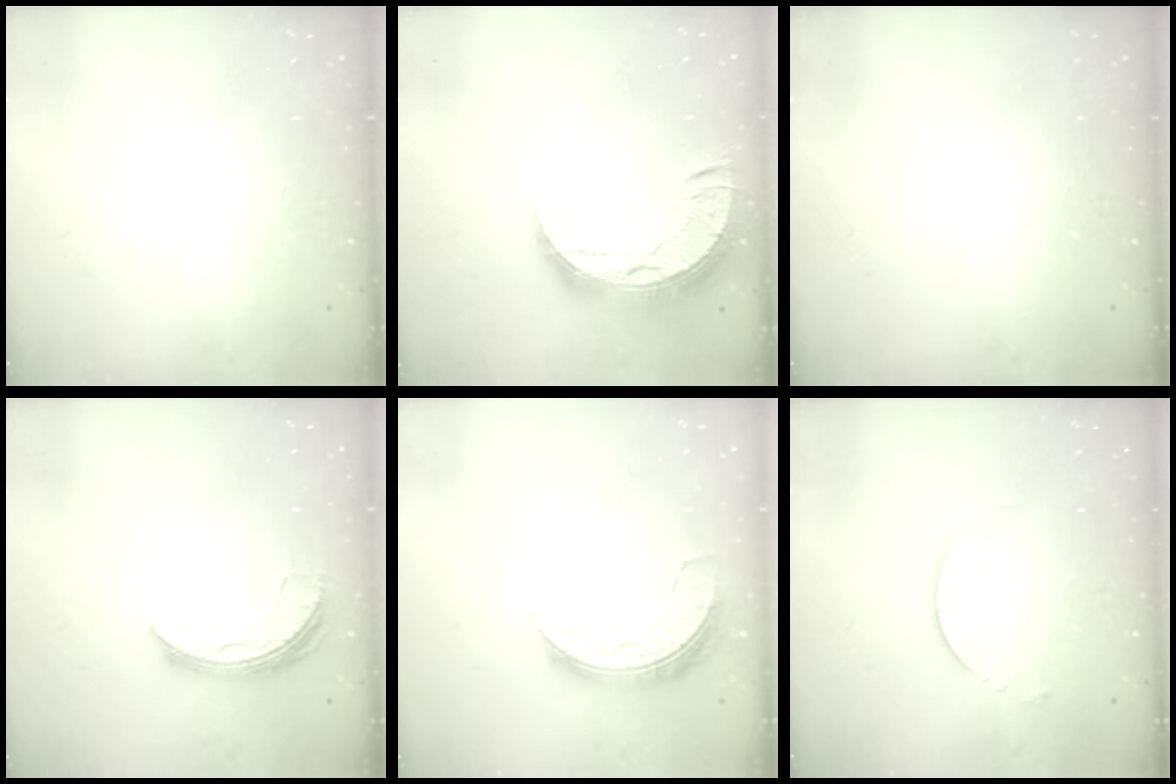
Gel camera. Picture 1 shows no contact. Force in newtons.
{"total": 13.4, "press": 13.4, "slide": 0.9}
{"total": 0.0}
{"total": 8.2, "press": 8.2, "slide": 0.1}
{"total": 7.2, "press": 7.2, "slide": 0.4}
{"total": 2.0, "press": 1.9, "slide": 0.3}